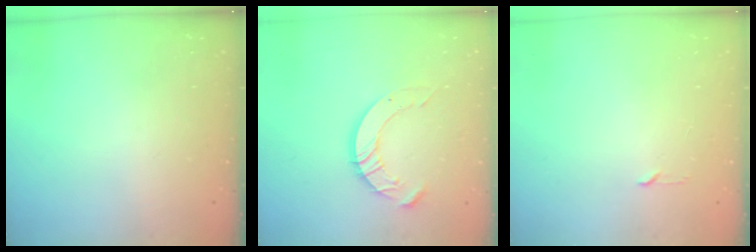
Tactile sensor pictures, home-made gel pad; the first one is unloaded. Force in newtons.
{"total": 8.3, "press": 8.3, "slide": 0.8}
{"total": 2.3, "press": 2.2, "slide": 0.3}